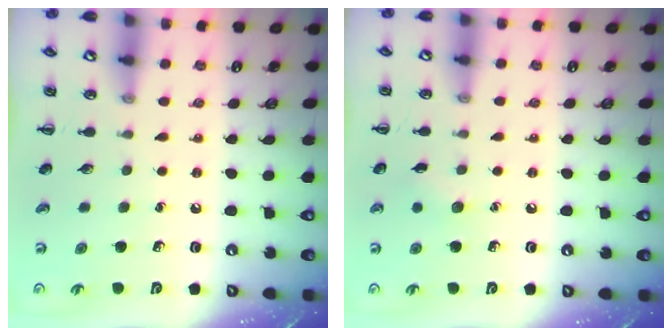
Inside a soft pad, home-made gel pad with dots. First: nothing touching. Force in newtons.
{"total": 5.1, "press": 5.0, "slide": 0.9}